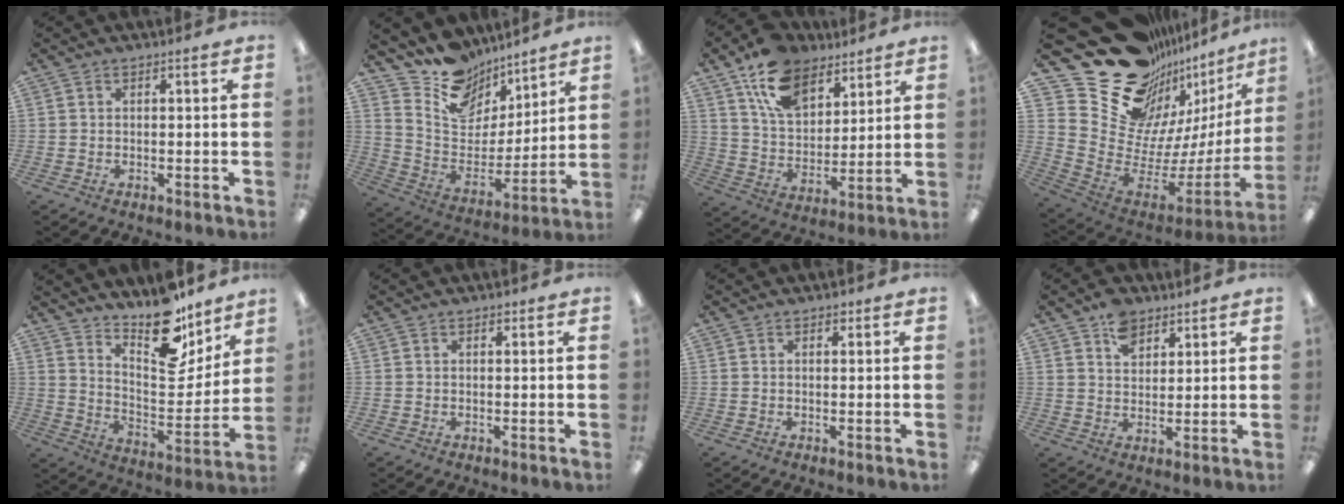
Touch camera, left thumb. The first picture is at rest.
{"total": 12.6, "force": [10.4, 6.9, 1.7], "torque": [-0.060, -0.089, 0.197]}
{"total": 14.3, "force": [10.0, 8.3, 6.0], "torque": [-0.114, -0.046, 0.189]}
{"total": 24.0, "force": [17.5, 13.5, 9.3], "torque": [-0.146, -0.155, 0.356]}
{"total": 18.3, "force": [14.4, 7.6, 8.5], "torque": [-0.119, -0.112, 0.247]}
{"total": 0.7, "force": [0.5, 0.4, 0.3], "torque": [0.001, 0.000, 0.007]}
{"total": 1.1, "force": [0.7, 0.7, 0.5], "torque": [-0.003, 0.000, 0.010]}
{"total": 6.8, "force": [4.6, 4.3, 2.7], "torque": [-0.046, -0.013, 0.084]}